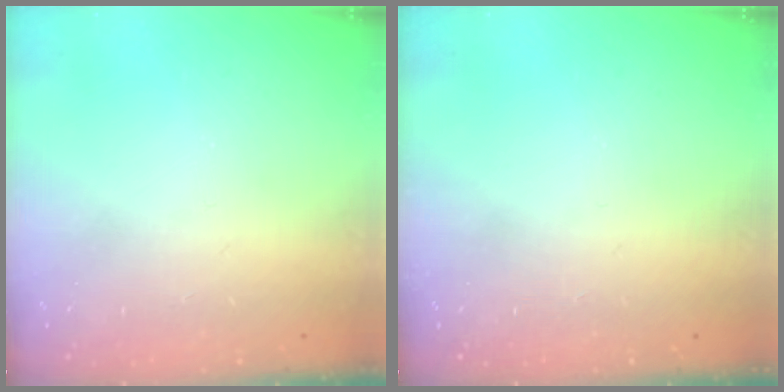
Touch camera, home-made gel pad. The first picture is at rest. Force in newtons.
{"total": 0.0}